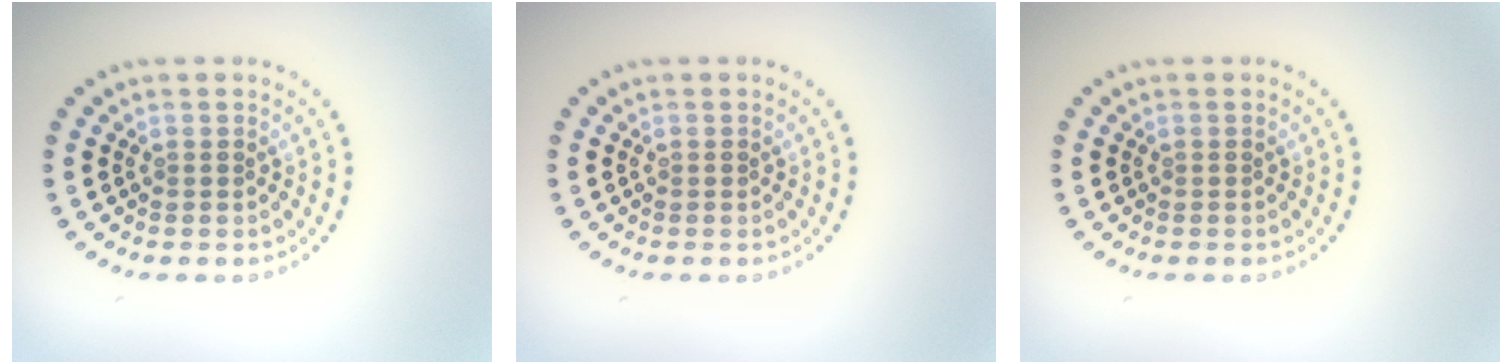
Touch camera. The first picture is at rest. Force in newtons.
{"total": 0.0}
{"total": 0.0}